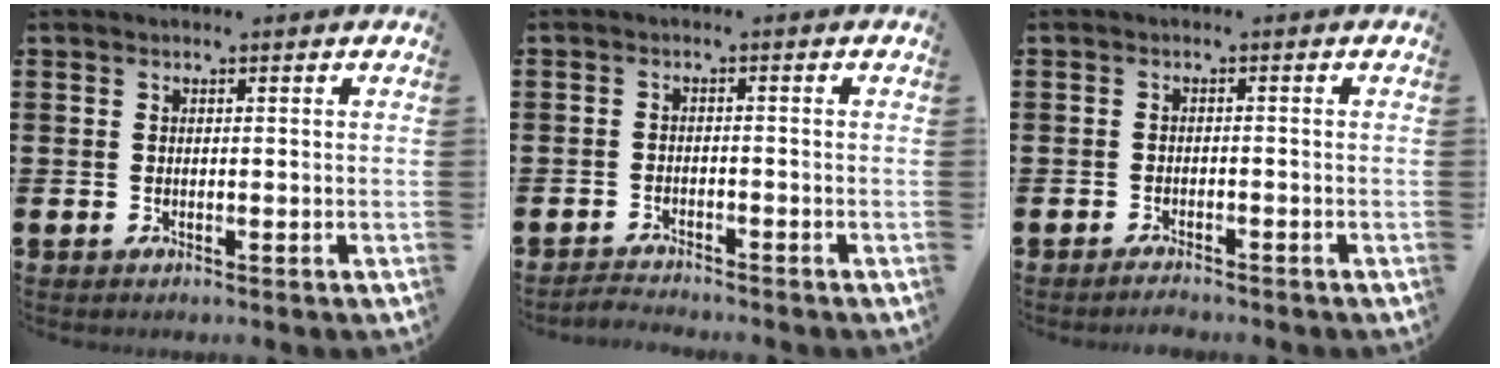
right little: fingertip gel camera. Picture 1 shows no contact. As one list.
[{"total": 1.6, "force": [-1.6, -0.1, -0.1], "torque": [-0.003, 0.003, -0.035]}, {"total": 1.3, "force": [-1.3, 0.0, 0.2], "torque": [-0.007, 0.000, -0.025]}]